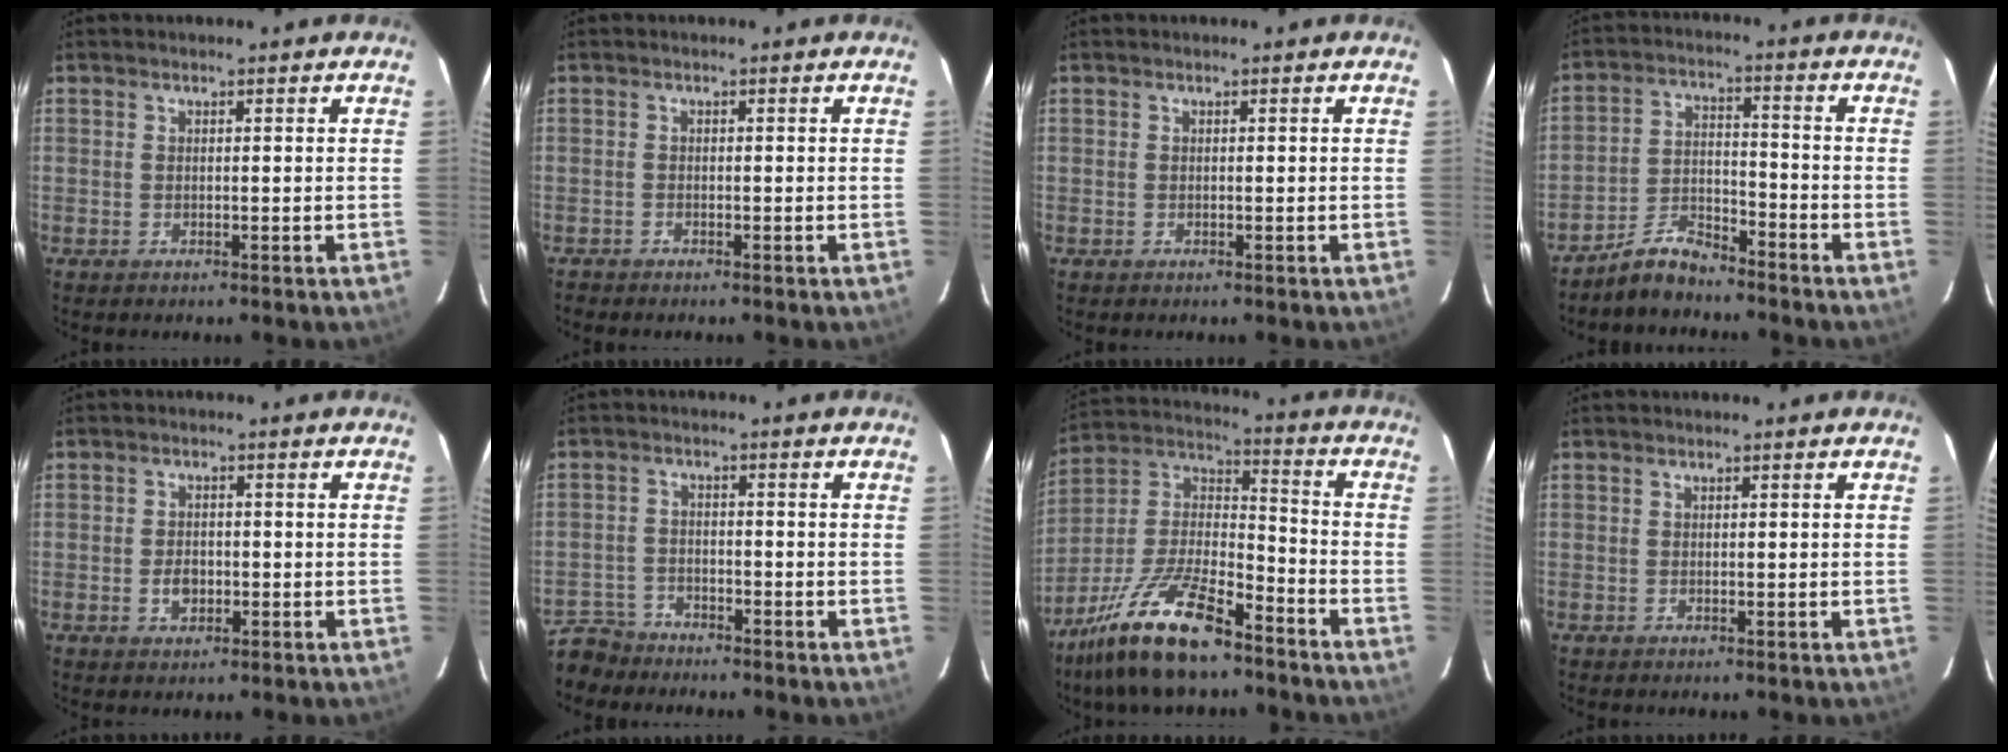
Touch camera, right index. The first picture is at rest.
{"total": 0.9, "force": [-0.9, 0.2, 0.0], "torque": [-0.006, 0.000, -0.017]}
{"total": 0.0}
{"total": 6.5, "force": [-5.9, 2.0, 1.9], "torque": [-0.049, 0.025, -0.110]}
{"total": 3.2, "force": [-0.9, 2.3, 2.0], "torque": [-0.036, 0.002, -0.015]}
{"total": 6.2, "force": [-5.5, 2.9, 0.6], "torque": [-0.029, 0.008, -0.106]}
{"total": 18.7, "force": [-12.9, 5.8, 12.2], "torque": [-0.257, -0.002, -0.238]}
{"total": 0.0}